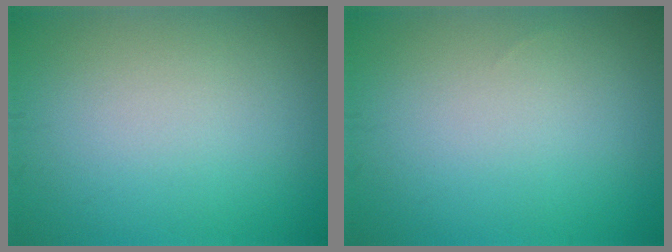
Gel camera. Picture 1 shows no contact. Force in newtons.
{"total": 0.0}